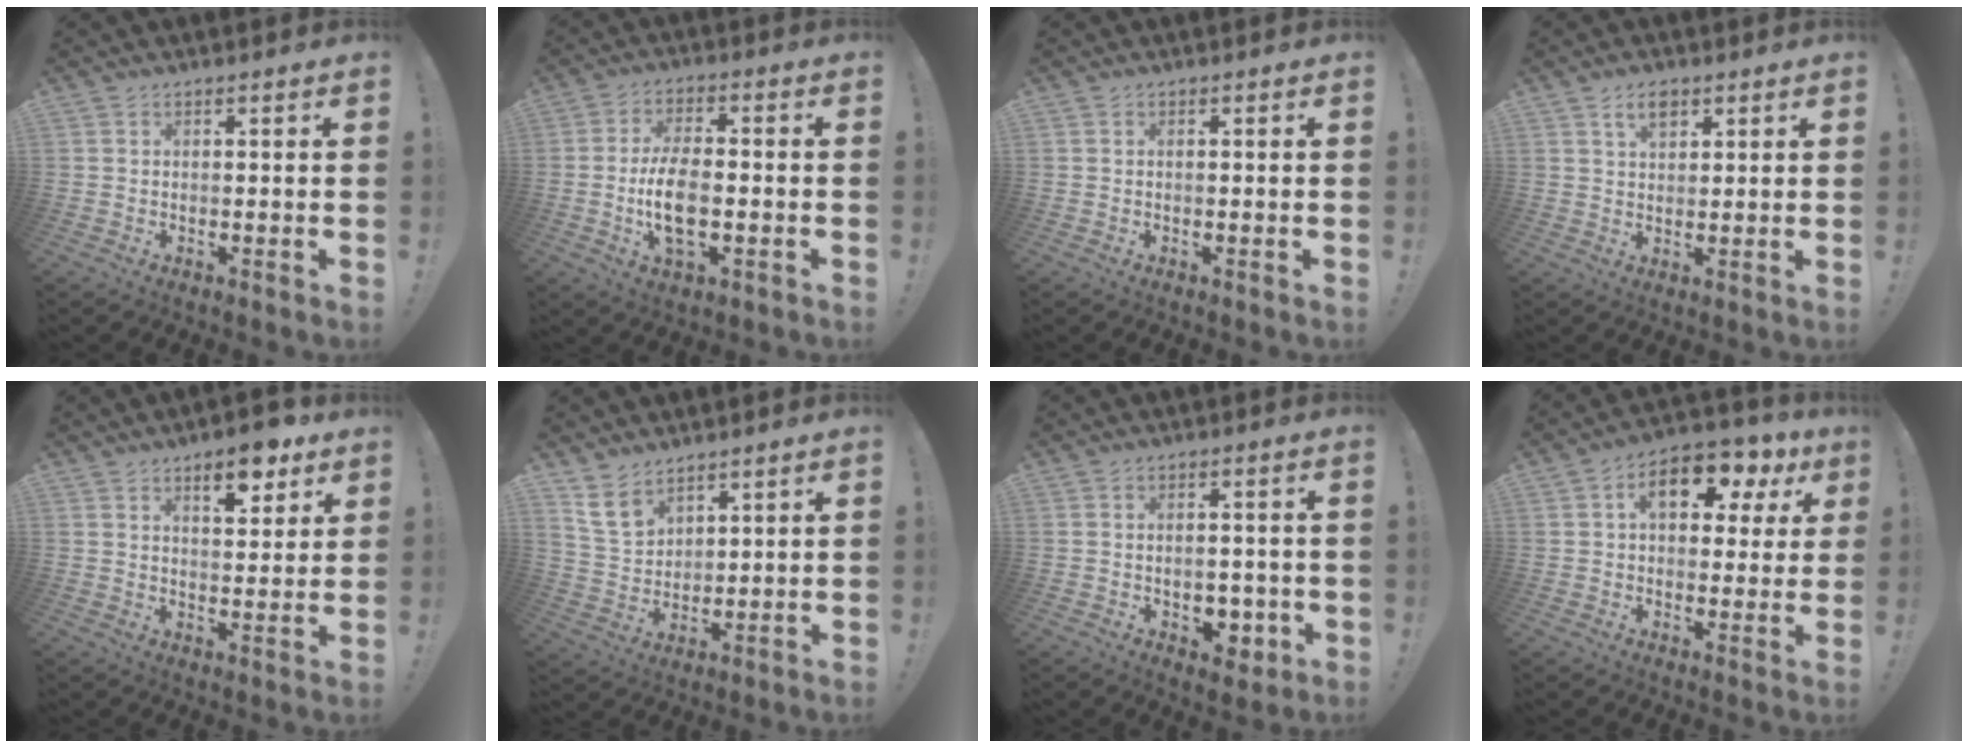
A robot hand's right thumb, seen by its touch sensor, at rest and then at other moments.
{"total": 10.6, "force": [-1.5, 5.3, 9.1], "torque": [-0.171, -0.005, -0.028]}
{"total": 0.0}
{"total": 5.8, "force": [3.4, 3.1, 3.5], "torque": [-0.060, -0.006, 0.061]}
{"total": 9.3, "force": [6.0, 3.8, 5.9], "torque": [-0.064, -0.031, 0.099]}
{"total": 8.7, "force": [6.5, 4.8, 3.3], "torque": [-0.068, -0.034, 0.131]}
{"total": 6.3, "force": [-1.4, 4.4, 4.2], "torque": [-0.034, 0.007, -0.020]}
{"total": 13.0, "force": [5.0, 7.4, 9.5], "torque": [-0.134, -0.013, 0.084]}